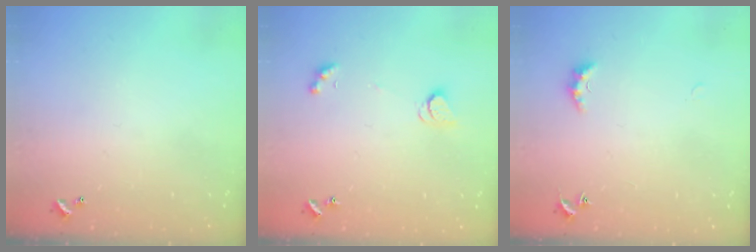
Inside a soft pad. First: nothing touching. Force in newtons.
{"total": 2.2, "press": 2.2, "slide": 0.4}
{"total": 2.0, "press": 1.9, "slide": 0.6}